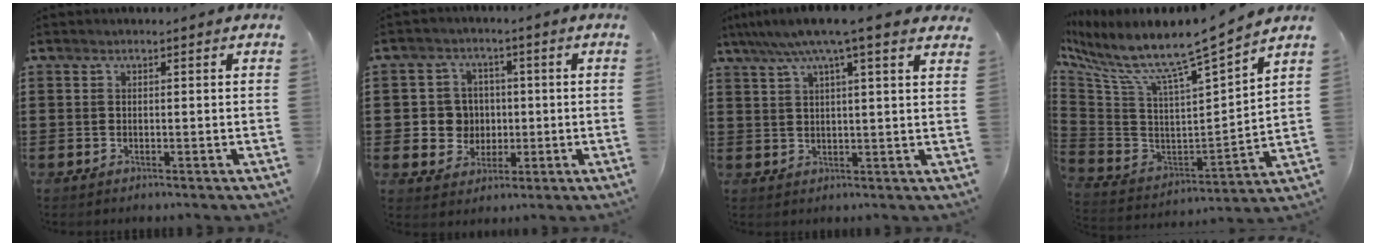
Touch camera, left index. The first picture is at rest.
{"total": 5.6, "force": [0.0, 5.4, 1.3], "torque": [-0.047, 0.016, 0.002]}
{"total": 7.3, "force": [5.4, 0.2, 4.9], "torque": [-0.110, -0.010, 0.093]}
{"total": 8.4, "force": [6.8, 0.0, 5.0], "torque": [-0.127, -0.072, 0.102]}